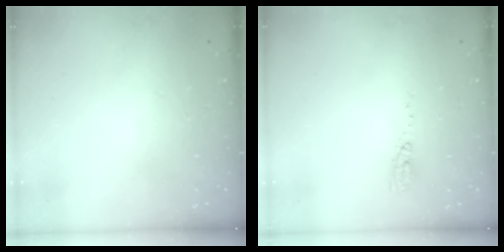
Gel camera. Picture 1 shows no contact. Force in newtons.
{"total": 3.9, "press": 3.7, "slide": 1.2}